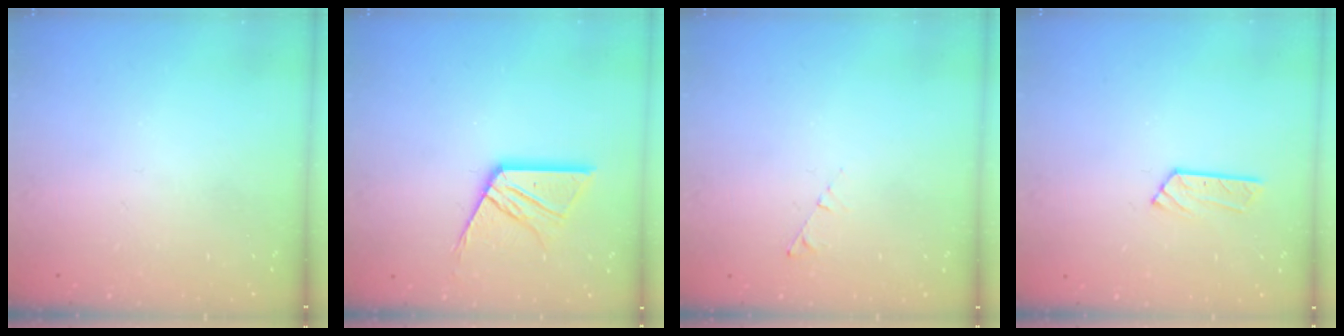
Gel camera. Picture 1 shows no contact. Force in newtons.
{"total": 13.7, "press": 13.7, "slide": 1.4}
{"total": 2.9, "press": 2.9, "slide": 0.4}
{"total": 3.4, "press": 3.4, "slide": 0.3}